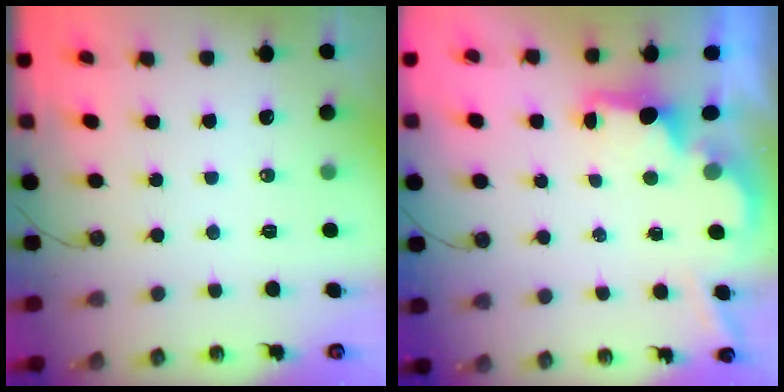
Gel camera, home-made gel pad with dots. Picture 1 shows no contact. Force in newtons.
{"total": 2.0, "press": 2.0, "slide": 0.6}